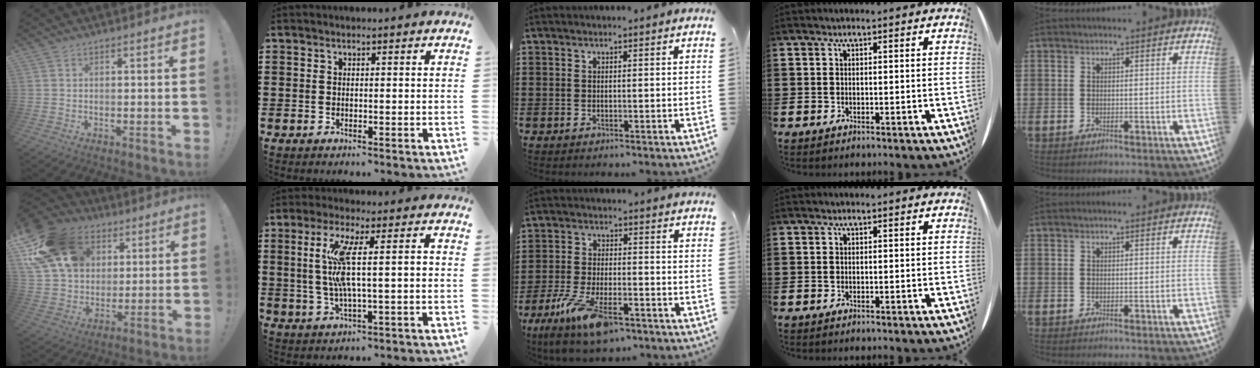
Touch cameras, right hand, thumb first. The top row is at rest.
{"thumb": {"total": 21.3, "force": [9.3, 15.5, 11.2], "torque": [-0.196, -0.029, 0.195]}, "index": {"total": 8.7, "force": [0.9, 1.3, 8.6], "torque": [-0.179, -0.006, 0.004]}, "middle": {"total": 10.4, "force": [-6.5, 3.3, 7.5], "torque": [-0.156, 0.000, -0.122]}}